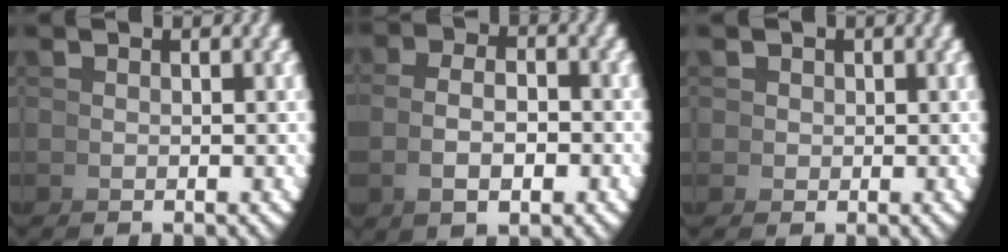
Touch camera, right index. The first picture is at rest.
{"total": 2.8, "force": [-0.4, 1.0, 2.5], "torque": [-0.038, 0.002, -0.003]}
{"total": 2.8, "force": [0.8, 2.6, 0.7], "torque": [-0.015, -0.007, 0.019]}